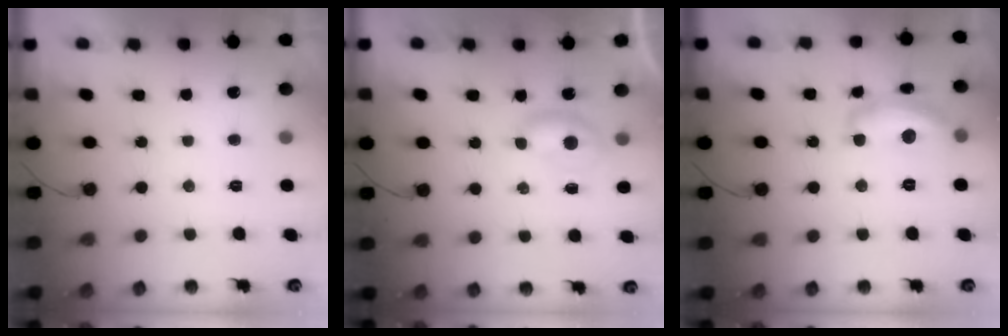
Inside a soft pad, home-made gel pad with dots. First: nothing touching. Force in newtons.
{"total": 4.4, "press": 4.3, "slide": 0.6}
{"total": 13.9, "press": 13.8, "slide": 1.0}